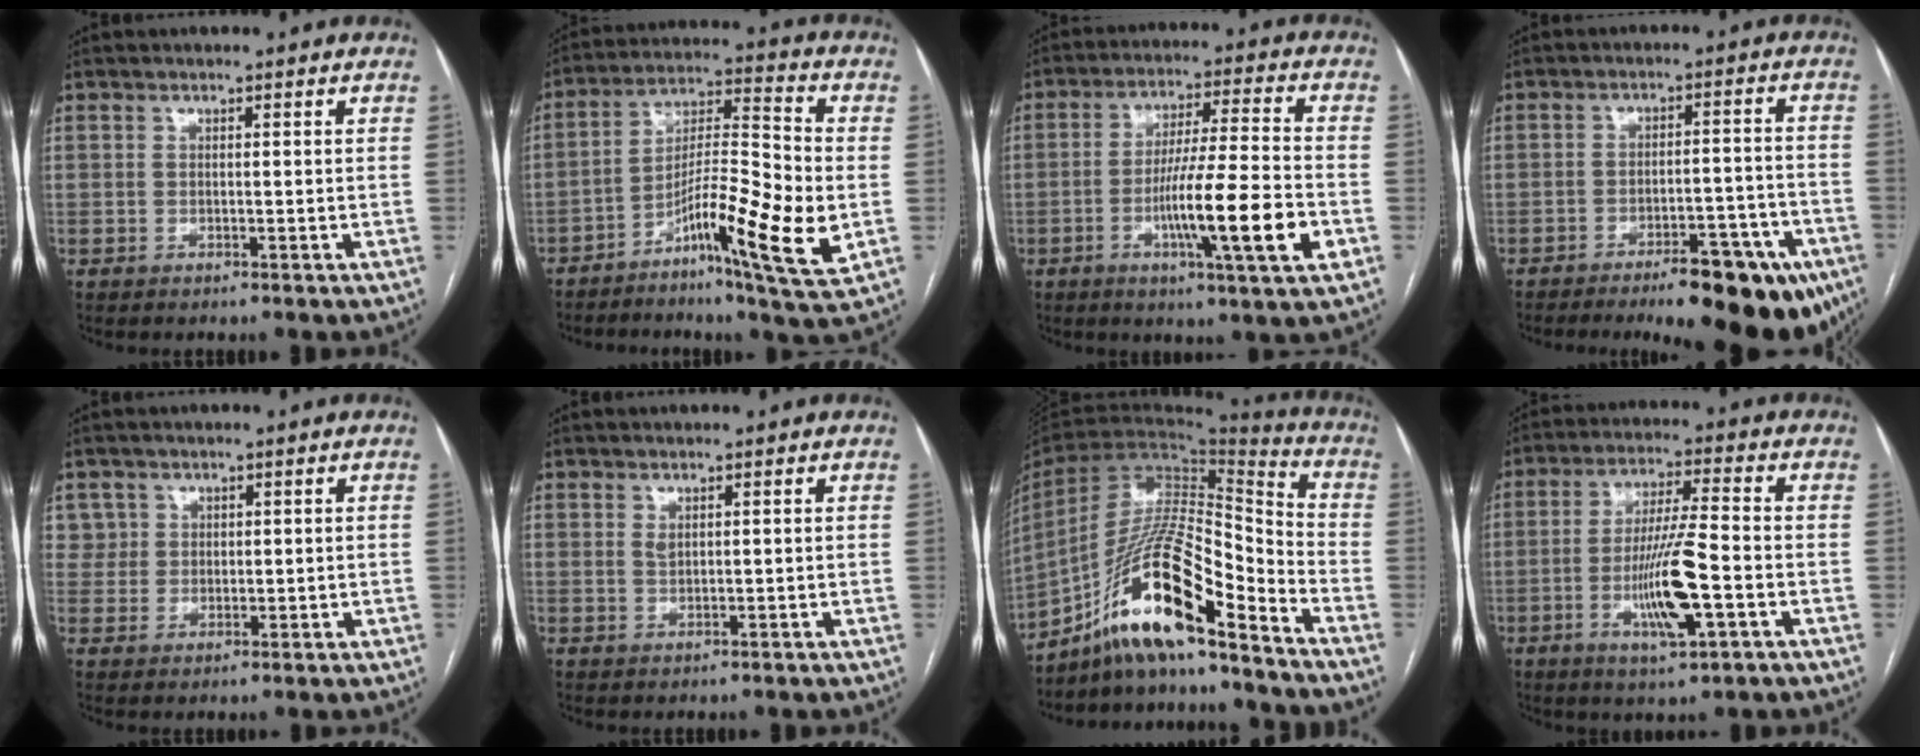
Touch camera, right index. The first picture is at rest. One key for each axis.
{"total": 15.5, "fx": -5.1, "fy": 1.1, "fz": 14.6, "tx": -0.258, "ty": -0.003, "tz": -0.086}
{"total": 14.3, "fx": -4.4, "fy": -0.1, "fz": 13.7, "tx": -0.235, "ty": -0.011, "tz": -0.073}
{"total": 16.1, "fx": -11.1, "fy": 4.6, "fz": 10.7, "tx": -0.072, "ty": 0.027, "tz": -0.152}
{"total": 3.3, "fx": 1.6, "fy": 2.9, "fz": -0.4, "tx": 0.023, "ty": 0.005, "tz": 0.027}
{"total": 0.9, "fx": 0.6, "fy": 0.3, "fz": 0.6, "tx": -0.012, "ty": -0.002, "tz": 0.014}
{"total": 17.0, "fx": -12.3, "fy": 1.8, "fz": 11.7, "tx": -0.223, "ty": 0.012, "tz": -0.221}
{"total": 10.8, "fx": -3.2, "fy": 0.8, "fz": 10.3, "tx": -0.195, "ty": -0.008, "tz": -0.056}